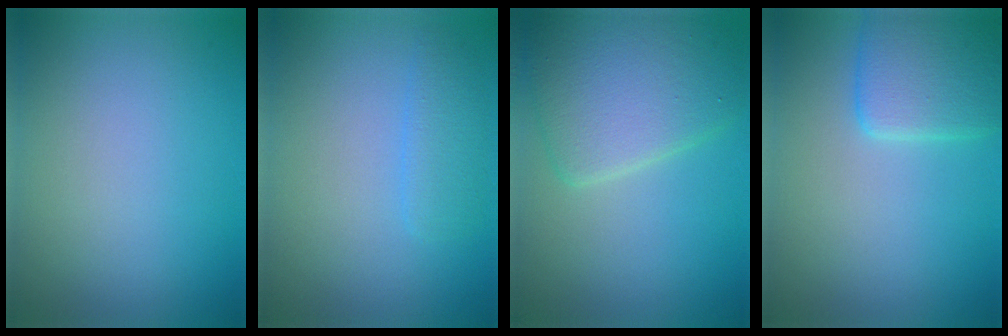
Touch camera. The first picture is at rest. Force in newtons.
{"total": 1.9, "press": 1.9, "slide": 0.2}
{"total": 6.2, "press": 6.2, "slide": 0.2}
{"total": 3.9, "press": 3.9, "slide": 0.2}